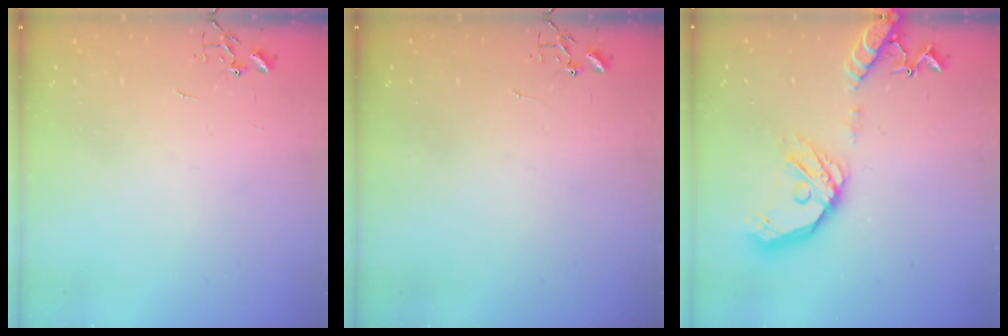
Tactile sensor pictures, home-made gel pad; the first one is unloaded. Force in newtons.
{"total": 0.0}
{"total": 17.9, "press": 17.7, "slide": 2.6}